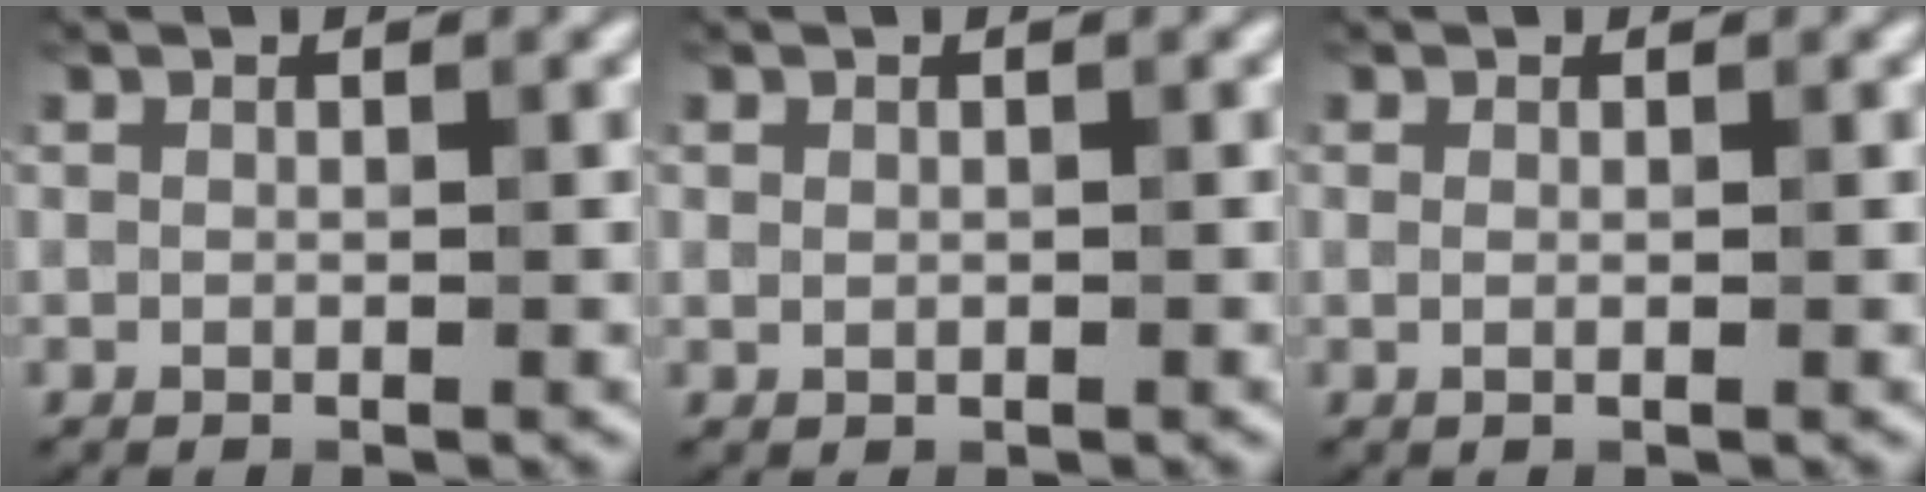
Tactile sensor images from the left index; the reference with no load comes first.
{"total": 0.6, "force": [0.1, 0.5, 0.3], "torque": [-0.002, -0.003, 0.004]}
{"total": 0.7, "force": [0.0, 0.2, 0.7], "torque": [-0.010, -0.002, -0.001]}